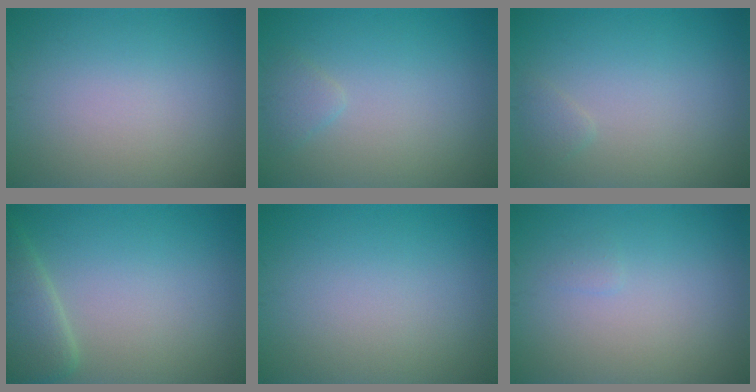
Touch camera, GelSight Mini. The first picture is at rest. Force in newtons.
{"total": 1.1, "press": 1.1, "slide": 0.1}
{"total": 0.8, "press": 0.8, "slide": 0.1}
{"total": 3.4, "press": 3.4, "slide": 0.2}
{"total": 0.0}
{"total": 0.5, "press": 0.5, "slide": 0.1}